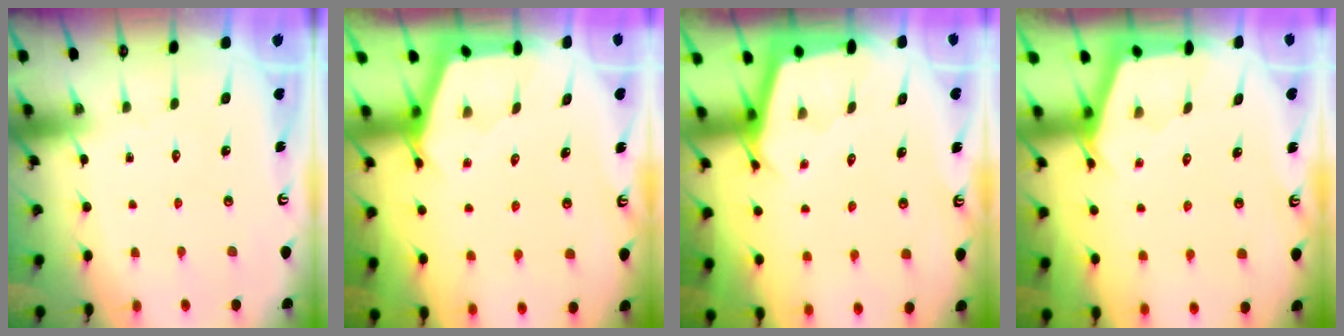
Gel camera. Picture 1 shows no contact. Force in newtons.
{"total": 2.9, "press": 2.9, "slide": 0.4}
{"total": 2.4, "press": 2.4, "slide": 0.1}
{"total": 2.6, "press": 2.5, "slide": 0.3}